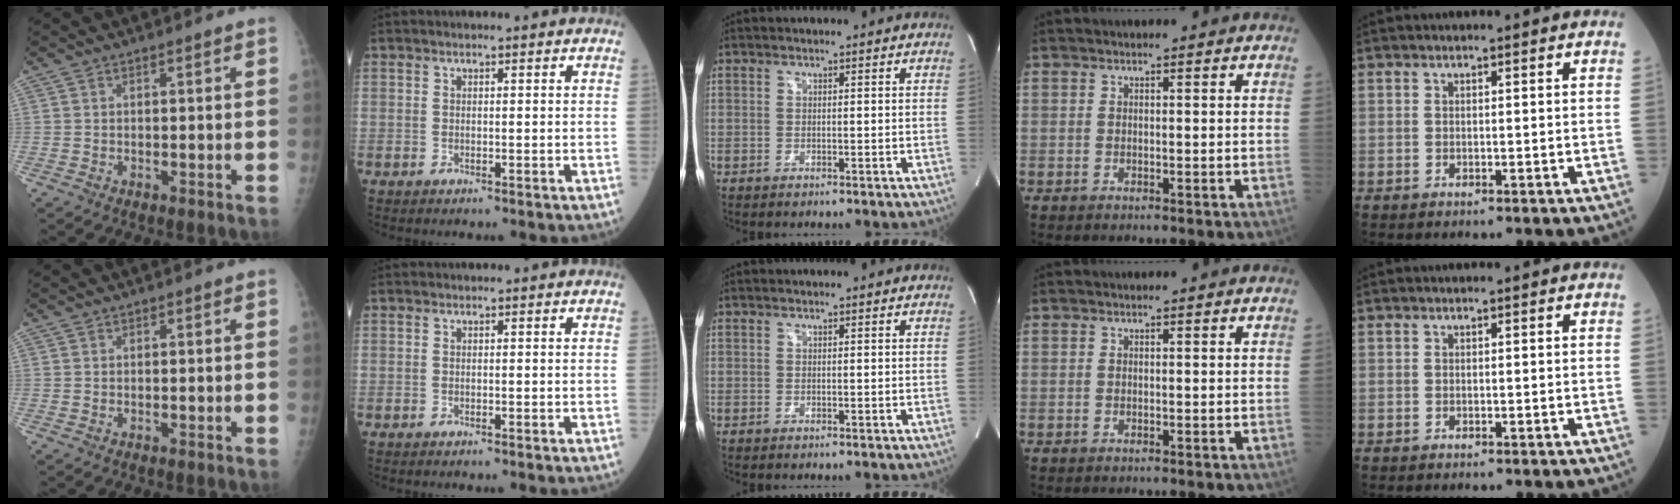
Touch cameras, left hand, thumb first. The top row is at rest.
{}